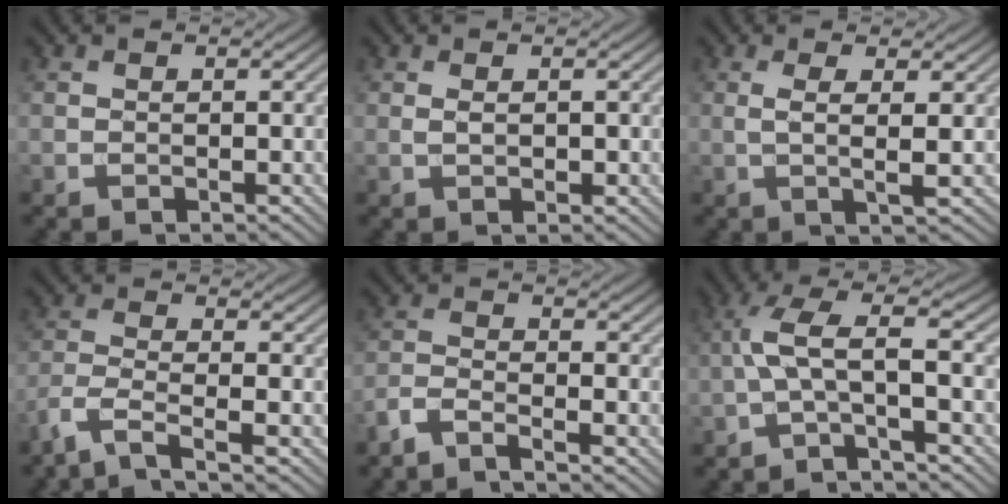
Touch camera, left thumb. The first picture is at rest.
{"total": 1.4, "force": [0.1, 0.7, 1.2], "torque": [-0.025, -0.001, 0.005]}
{"total": 3.3, "force": [0.6, 0.5, 3.2], "torque": [-0.060, 0.003, 0.010]}
{"total": 4.5, "force": [-3.3, 0.8, 3.0], "torque": [-0.060, -0.005, -0.084]}
{"total": 3.3, "force": [-2.8, 0.4, 1.6], "torque": [-0.035, -0.006, -0.071]}
{"total": 5.9, "force": [-1.2, 1.3, 5.6], "torque": [-0.115, 0.020, -0.039]}